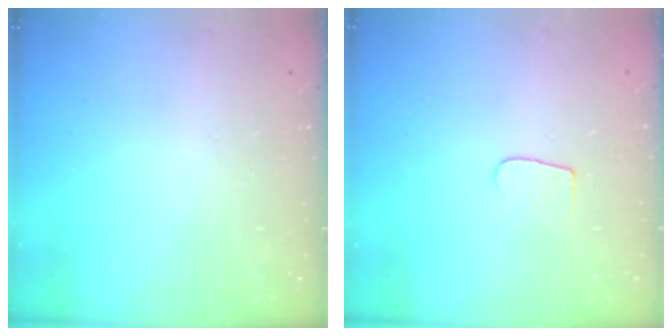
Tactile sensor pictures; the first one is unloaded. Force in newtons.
{"total": 4.8, "press": 4.8, "slide": 0.5}